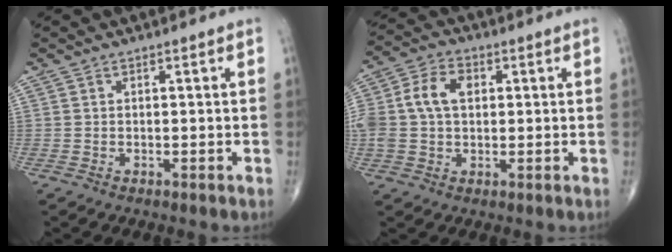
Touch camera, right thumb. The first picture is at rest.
{"total": 10.0, "force": [1.5, 6.9, 7.1], "torque": [-0.146, 0.022, 0.027]}